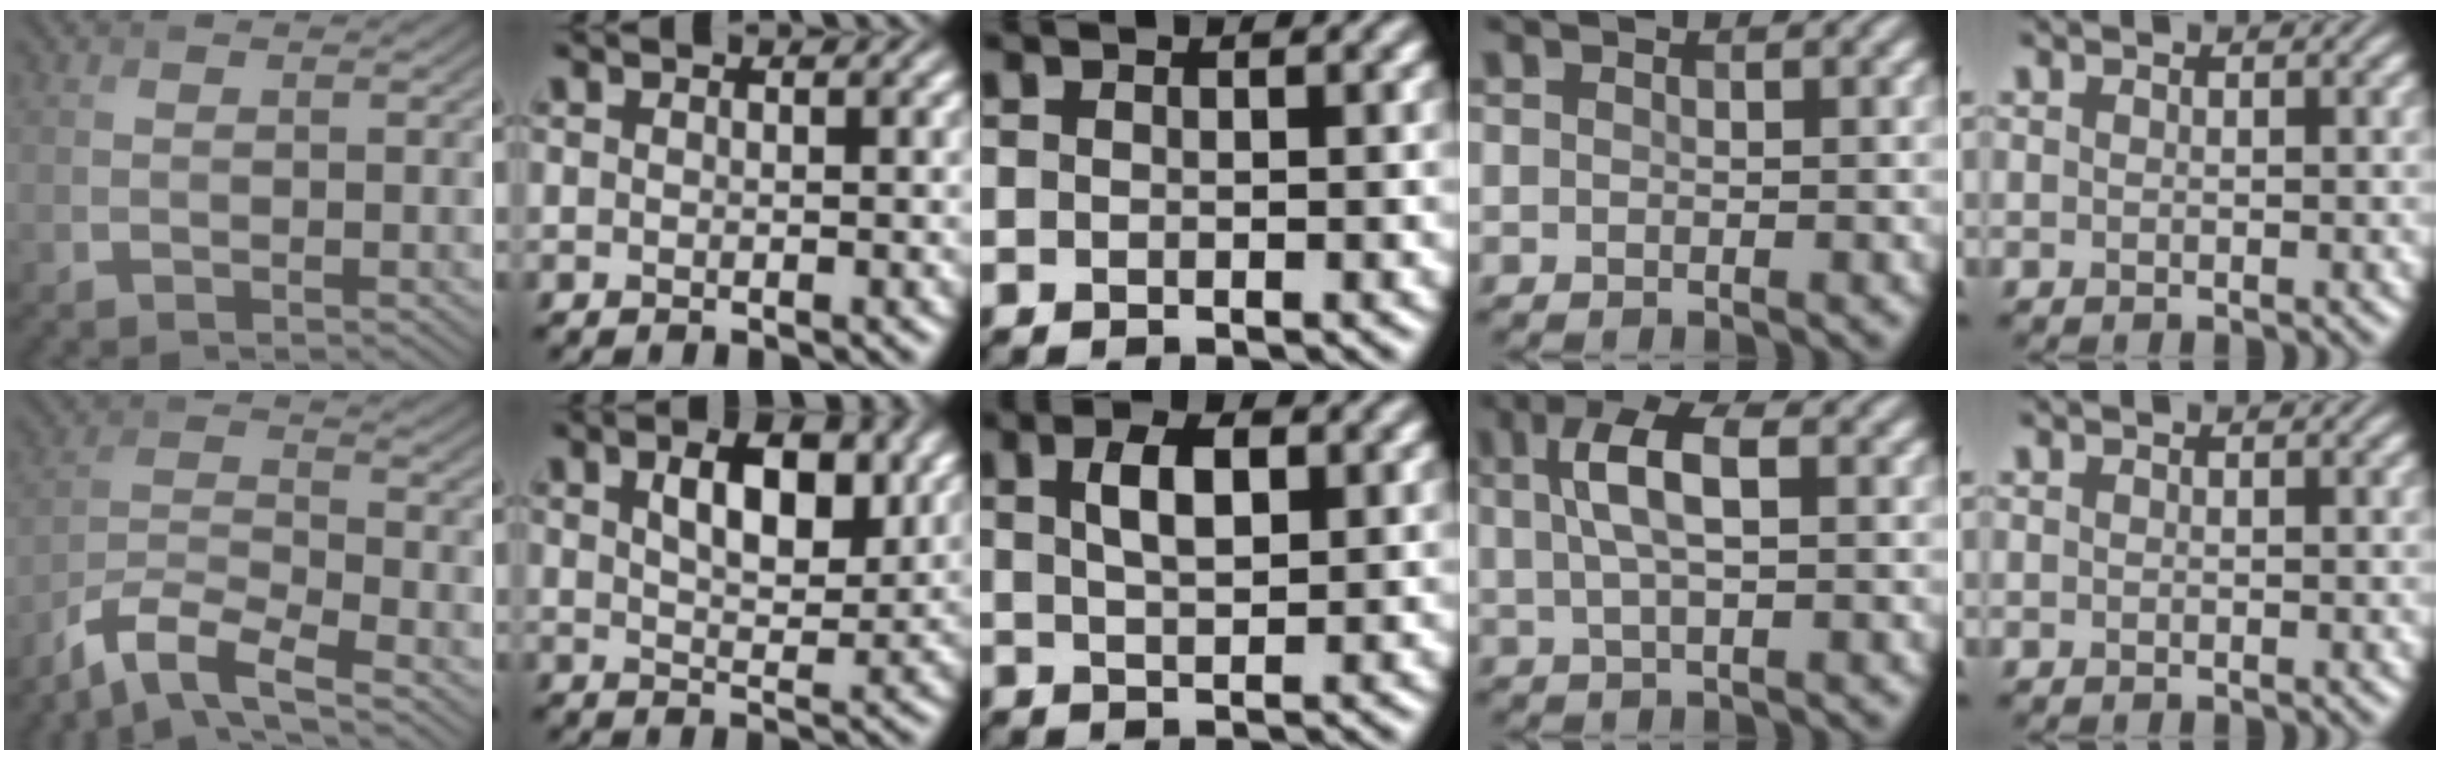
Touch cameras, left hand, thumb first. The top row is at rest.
{"thumb": {"total": 7.6, "force": [-5.9, 1.7, 4.5], "torque": [-0.091, -0.005, -0.126]}, "index": {"total": 5.7, "force": [2.3, 2.7, 4.5], "torque": [-0.073, 0.003, 0.037]}, "middle": {"total": 3.4, "force": [1.2, 1.5, 2.8], "torque": [-0.055, 0.007, 0.024]}, "ring": {"total": 4.5, "force": [1.1, 1.6, 4.1], "torque": [-0.079, 0.013, 0.017]}}